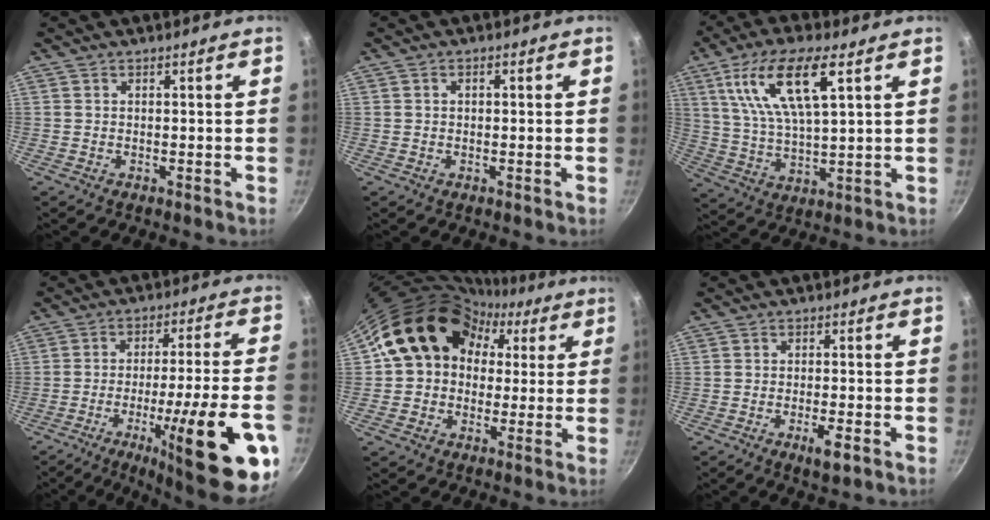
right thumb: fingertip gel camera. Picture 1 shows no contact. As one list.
[{"total": 1.1, "force": [0.1, 0.7, 0.8], "torque": [-0.014, 0.007, 0.002]}, {"total": 15.3, "force": [6.4, 4.9, 13.0], "torque": [-0.247, -0.012, 0.125]}, {"total": 24.3, "force": [-9.8, 4.4, 21.9], "torque": [-0.289, 0.029, -0.137]}, {"total": 16.4, "force": [3.7, 13.6, 8.3], "torque": [-0.103, 0.041, 0.049]}, {"total": 3.9, "force": [-1.8, 0.9, 3.4], "torque": [-0.059, 0.006, -0.029]}]